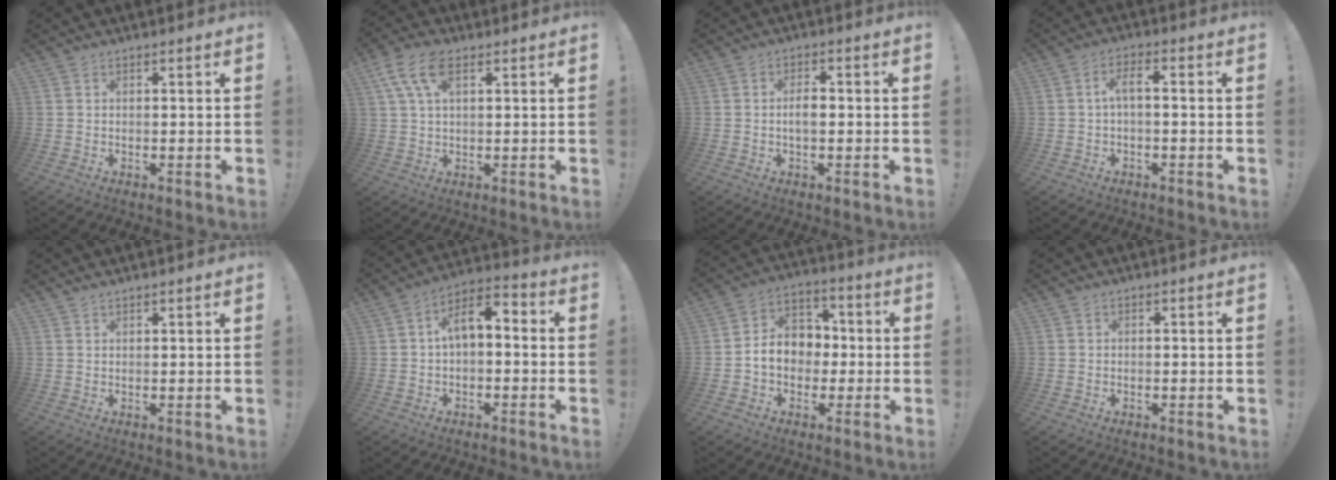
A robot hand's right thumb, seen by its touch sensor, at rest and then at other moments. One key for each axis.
{"total": 9.1, "fx": 3.9, "fy": 4.5, "fz": 6.9, "tx": -0.140, "ty": 0.005, "tz": 0.075}
{"total": 3.7, "fx": -0.4, "fy": 1.6, "fz": 3.3, "tx": -0.051, "ty": 0.001, "tz": -0.014}
{"total": 4.5, "fx": -0.4, "fy": 1.2, "fz": 4.3, "tx": -0.089, "ty": 0.006, "tz": -0.011}
{"total": 1.0, "fx": 1.0, "fy": -0.1, "fz": 0.3, "tx": -0.004, "ty": -0.002, "tz": 0.018}
{"total": 7.8, "fx": 0.2, "fy": 4.2, "fz": 6.6, "tx": -0.113, "ty": 0.015, "tz": 0.008}
{"total": 11.0, "fx": -1.0, "fy": 9.3, "fz": 5.8, "tx": -0.087, "ty": 0.020, "tz": -0.008}
{"total": 0.0}